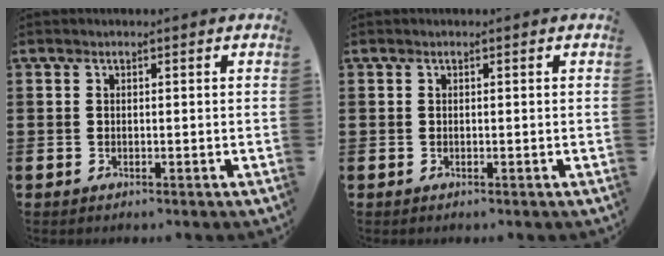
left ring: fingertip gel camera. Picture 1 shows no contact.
{"total": 0.0}